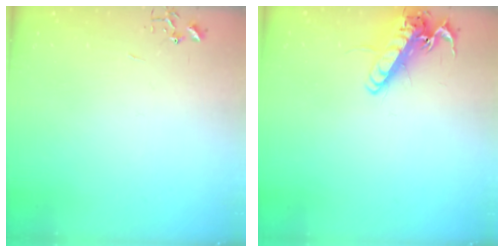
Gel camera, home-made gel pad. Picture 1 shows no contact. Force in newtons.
{"total": 14.6, "press": 14.4, "slide": 2.4}